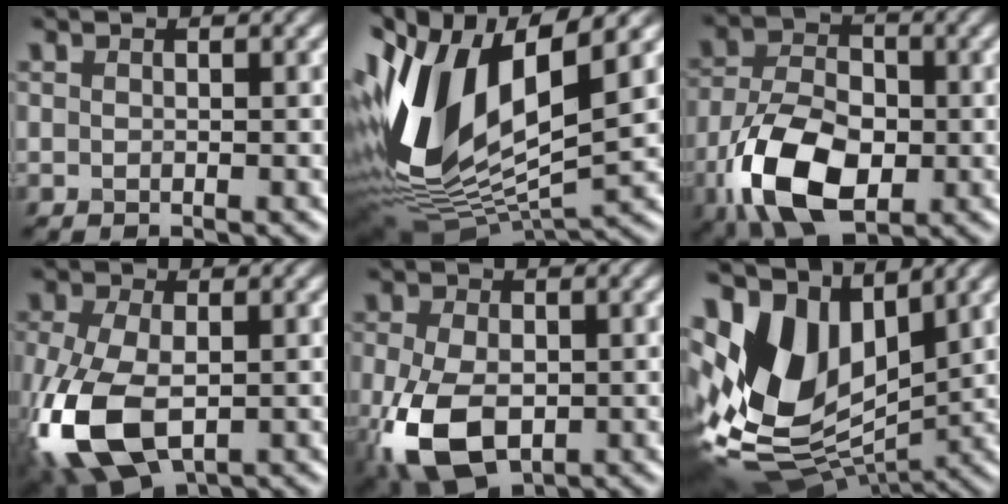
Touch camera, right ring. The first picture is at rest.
{"total": 14.1, "force": [2.3, 6.8, 12.1], "torque": [-0.267, -0.011, 0.044]}
{"total": 10.1, "force": [-3.5, 6.1, 7.3], "torque": [-0.162, -0.012, -0.069]}
{"total": 10.2, "force": [-3.3, 5.7, 7.8], "torque": [-0.196, -0.021, -0.064]}
{"total": 8.4, "force": [-2.4, 5.2, 6.1], "torque": [-0.146, -0.020, -0.046]}
{"total": 12.1, "force": [2.9, 7.8, 8.7], "torque": [-0.197, -0.005, 0.053]}